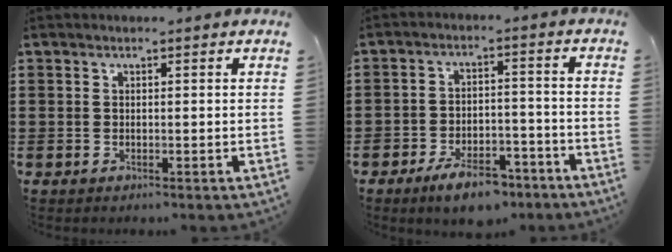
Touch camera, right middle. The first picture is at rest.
{"total": 6.8, "force": [-5.3, 2.3, 3.5], "torque": [-0.073, 0.009, -0.099]}